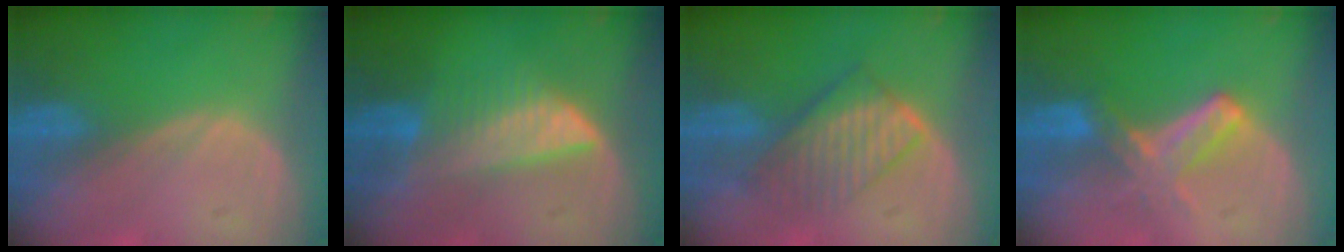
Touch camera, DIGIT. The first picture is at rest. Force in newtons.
{"total": 6.3, "press": 6.3, "slide": 0.4}
{"total": 6.6, "press": 6.3, "slide": 1.9}
{"total": 5.6, "press": 5.3, "slide": 1.8}